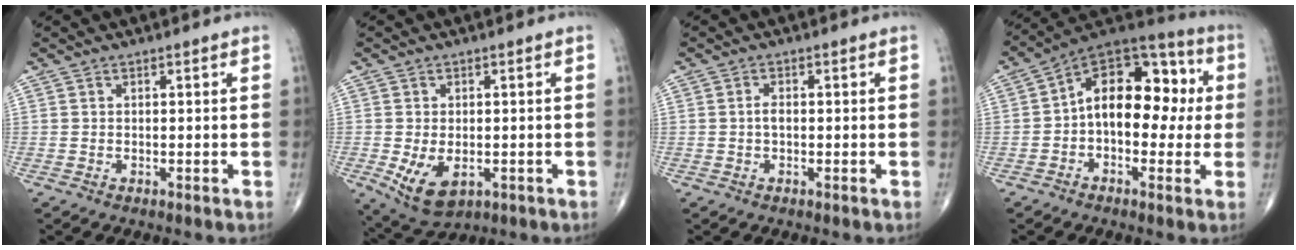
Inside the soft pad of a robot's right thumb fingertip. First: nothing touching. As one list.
[{"total": 7.7, "force": [-2.0, 4.6, 5.9], "torque": [-0.100, -0.009, -0.020]}, {"total": 1.6, "force": [-0.1, 0.9, 1.3], "torque": [-0.022, 0.003, -0.004]}, {"total": 16.9, "force": [0.5, 10.5, 13.2], "torque": [-0.154, 0.047, -0.007]}]